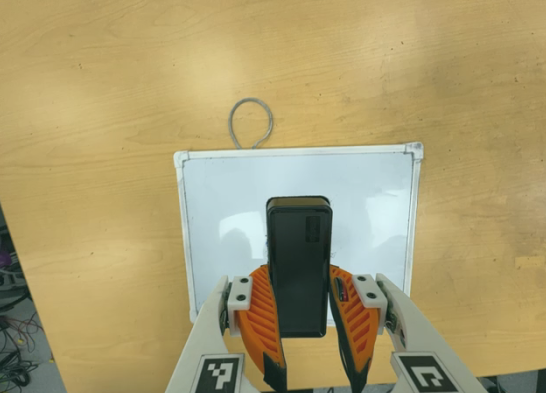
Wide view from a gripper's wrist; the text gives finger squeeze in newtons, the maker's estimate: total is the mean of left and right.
{"total": 8.0, "left": 6.1, "right": 9.9}